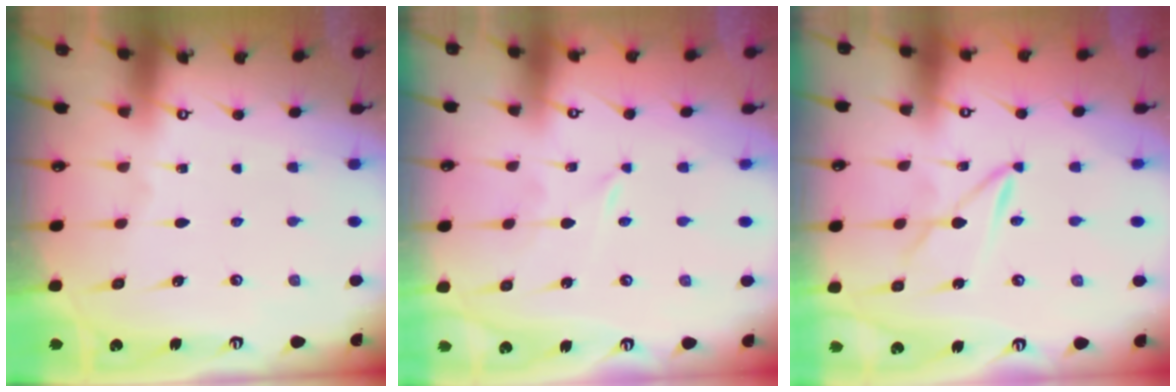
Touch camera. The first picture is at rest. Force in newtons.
{"total": 0.0}
{"total": 2.5, "press": 2.5, "slide": 0.3}